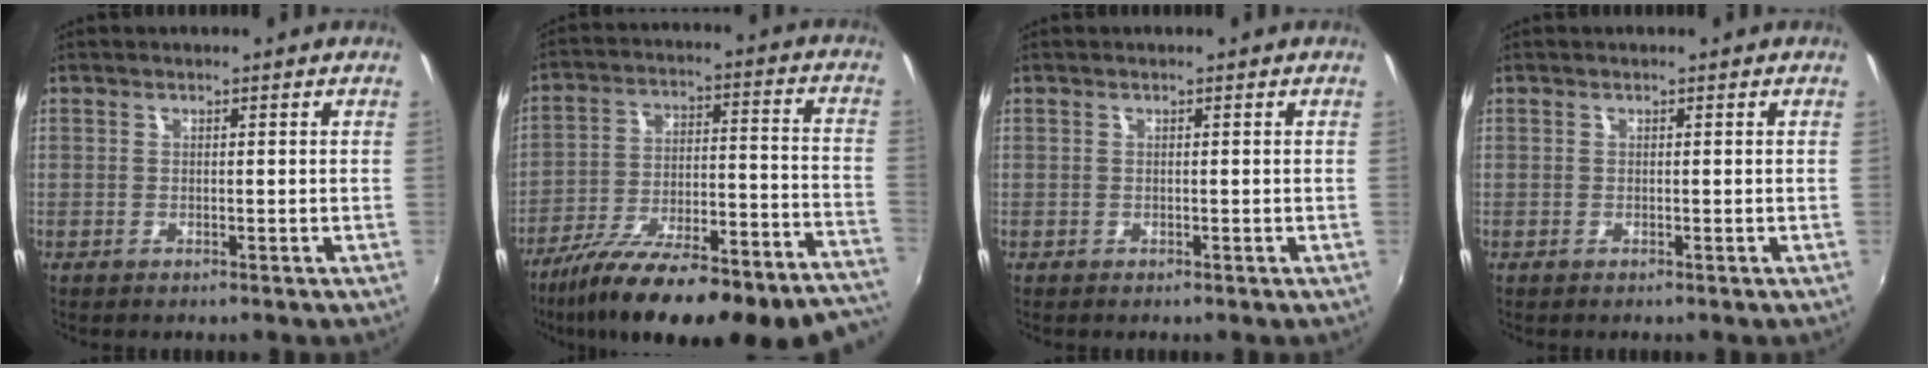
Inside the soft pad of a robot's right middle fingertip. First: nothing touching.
{"total": 31.3, "force": [-26.3, 6.3, 15.8], "torque": [-0.223, -0.045, -0.370]}
{"total": 0.0}
{"total": 0.0}